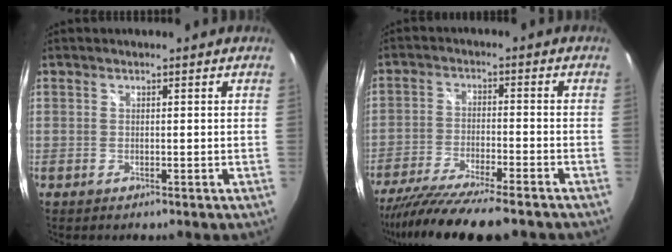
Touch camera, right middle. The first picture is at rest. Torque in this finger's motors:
{"motor_torque": [1.07, -1.07, 0.24, 0.09]}